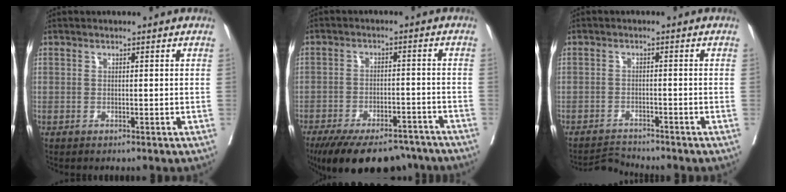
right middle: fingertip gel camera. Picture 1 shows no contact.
{"total": 17.1, "force": [-14.0, 6.4, 7.5], "torque": [-0.140, -0.012, -0.197]}
{"total": 2.8, "force": [-2.6, -0.4, -0.9], "torque": [0.013, -0.014, -0.043]}